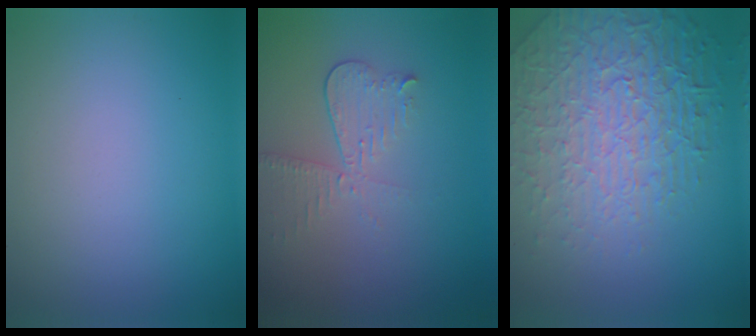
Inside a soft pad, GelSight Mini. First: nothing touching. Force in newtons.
{"total": 3.0, "press": 2.7, "slide": 1.4}
{"total": 8.4, "press": 5.9, "slide": 6.0}